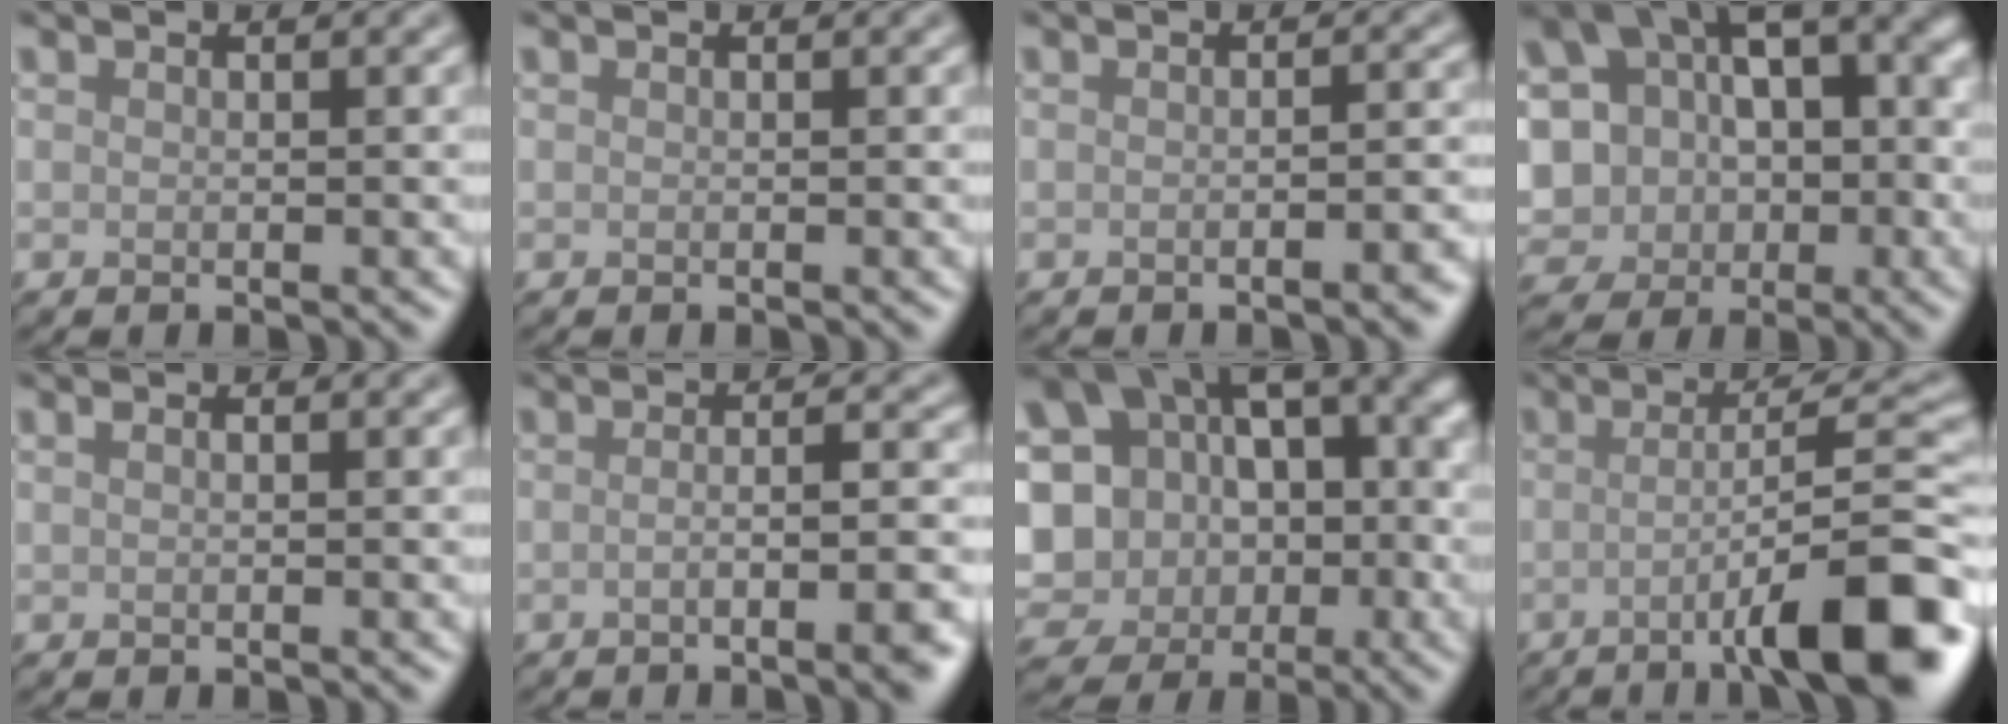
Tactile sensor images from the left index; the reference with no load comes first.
{"total": 0.0}
{"total": 2.2, "force": [-0.9, 0.6, 1.9], "torque": [-0.017, 0.003, -0.014]}
{"total": 12.8, "force": [1.3, 10.1, 7.8], "torque": [-0.165, 0.023, 0.026]}
{"total": 0.7, "force": [0.3, 0.2, 0.6], "torque": [-0.013, 0.002, 0.004]}
{"total": 6.3, "force": [-2.0, 1.9, 5.7], "torque": [-0.053, 0.002, -0.032]}
{"total": 17.4, "force": [1.0, 14.5, 9.6], "torque": [-0.210, 0.031, 0.014]}
{"total": 10.6, "force": [-3.5, 1.9, 9.9], "torque": [-0.121, 0.011, -0.061]}